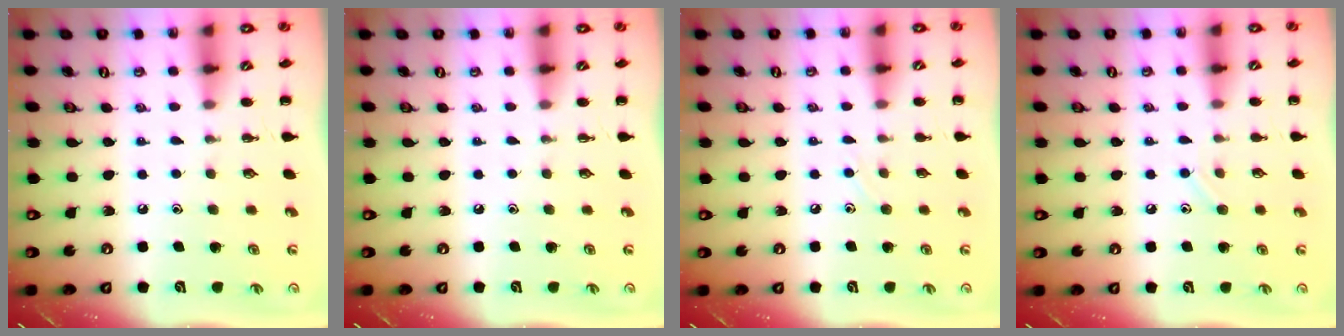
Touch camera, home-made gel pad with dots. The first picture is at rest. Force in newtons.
{"total": 0.0}
{"total": 5.0, "press": 4.8, "slide": 1.6}
{"total": 5.8, "press": 5.5, "slide": 1.9}